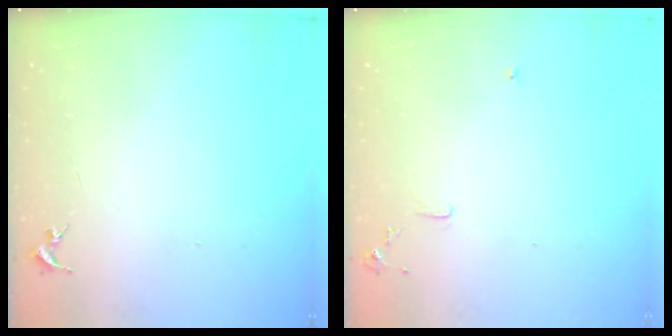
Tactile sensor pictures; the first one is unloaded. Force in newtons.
{"total": 6.0, "press": 6.0, "slide": 0.7}